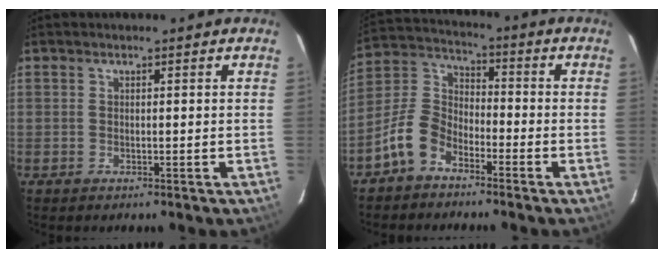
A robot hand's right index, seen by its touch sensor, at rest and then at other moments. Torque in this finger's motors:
{"motor_torque": [0.46, -0.45, -0.20, -0.15]}